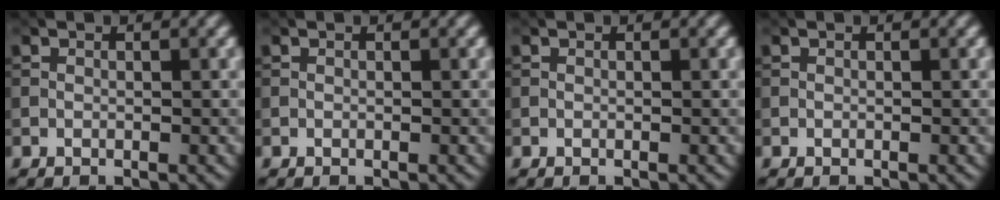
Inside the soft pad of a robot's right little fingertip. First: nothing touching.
{"total": 0.0}
{"total": 0.0}
{"total": 0.0}